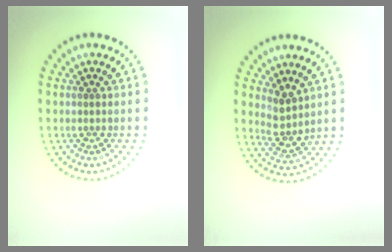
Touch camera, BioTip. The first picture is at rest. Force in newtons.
{"total": 2.6, "press": 2.0, "slide": 1.7}